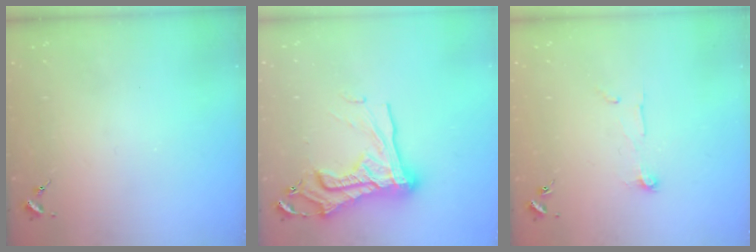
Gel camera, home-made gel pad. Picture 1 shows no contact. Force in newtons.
{"total": 19.3, "press": 19.2, "slide": 1.8}
{"total": 6.6, "press": 6.6, "slide": 0.5}